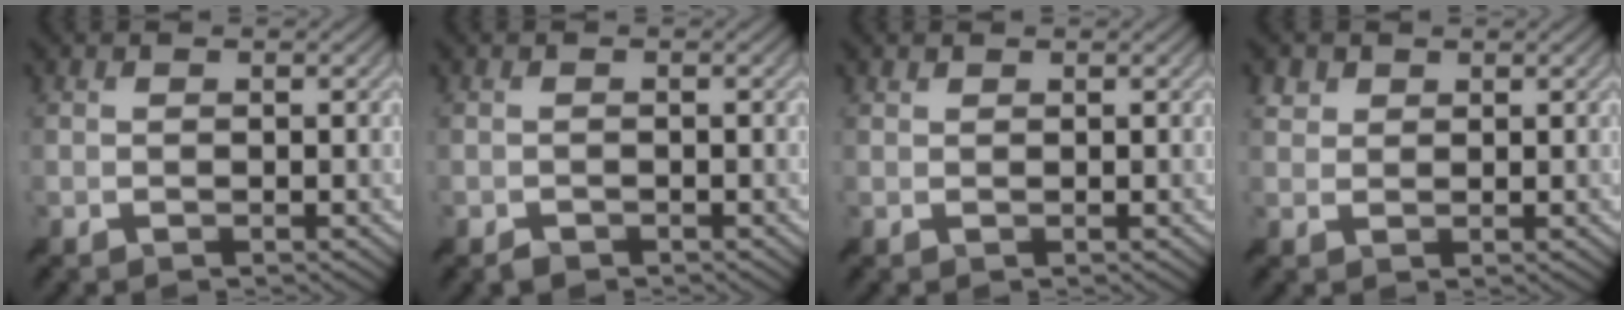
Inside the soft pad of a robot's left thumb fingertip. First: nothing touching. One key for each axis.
{"total": 1.0, "fx": -0.9, "fy": 0.5, "fz": 0.1, "tx": 0.000, "ty": -0.004, "tz": -0.017}
{"total": 0.5, "fx": 0.5, "fy": 0.1, "fz": 0.1, "tx": -0.002, "ty": 0.001, "tz": 0.012}
{"total": 1.8, "fx": 1.2, "fy": 1.3, "fz": 0.4, "tx": -0.013, "ty": 0.003, "tz": 0.027}